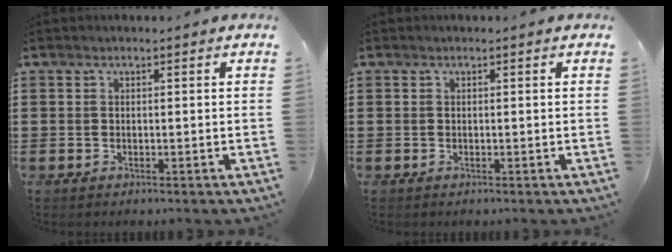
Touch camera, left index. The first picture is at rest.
{"total": 0.0}